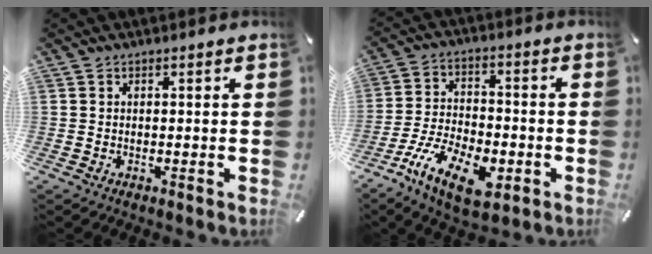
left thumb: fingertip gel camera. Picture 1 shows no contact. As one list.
[{"total": 14.8, "force": [-7.3, 7.7, 10.4], "torque": [-0.199, 0.041, -0.124]}]